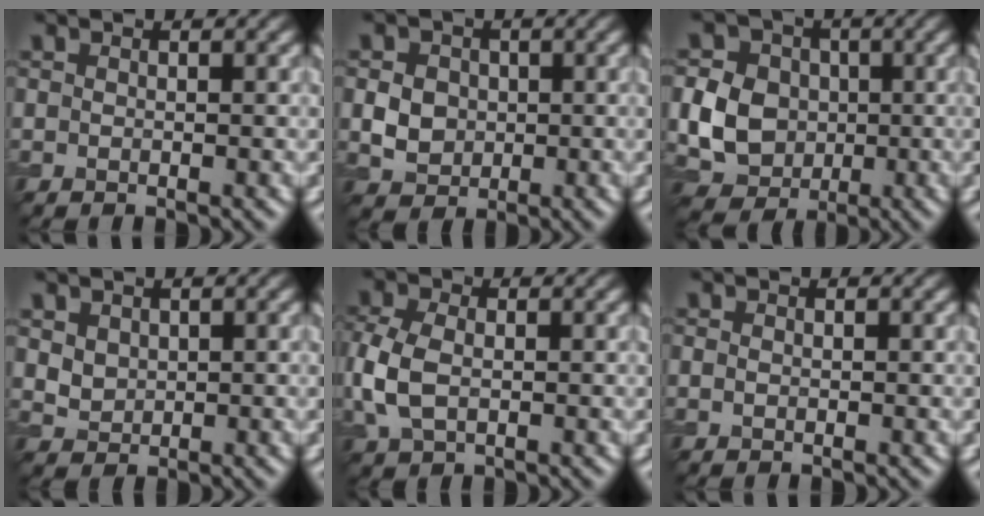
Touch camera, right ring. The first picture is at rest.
{"total": 3.1, "force": [0.0, 2.7, 1.5], "torque": [-0.031, -0.003, 0.000]}
{"total": 5.9, "force": [-0.4, 5.2, 2.9], "torque": [-0.061, 0.001, -0.011]}
{"total": 1.9, "force": [0.8, 1.5, 0.8], "torque": [-0.019, -0.006, 0.020]}
{"total": 4.9, "force": [-0.4, 3.4, 3.5], "torque": [-0.103, -0.004, -0.011]}
{"total": 0.5, "force": [0.0, 0.4, 0.3], "torque": [-0.007, -0.001, 0.000]}